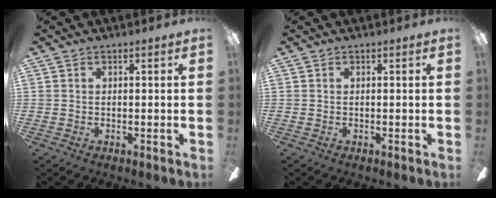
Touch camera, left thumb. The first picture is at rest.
{"total": 0.0}